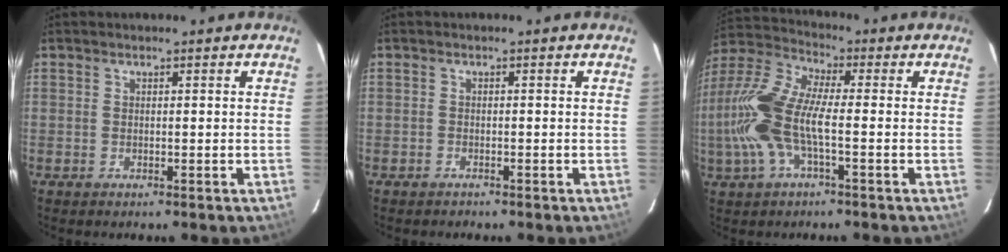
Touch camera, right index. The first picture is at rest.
{"total": 0.9, "force": [-0.8, 0.5, -0.1], "torque": [-0.003, 0.004, -0.014]}
{"total": 14.6, "force": [-2.5, 5.2, 13.4], "torque": [-0.288, 0.005, -0.054]}